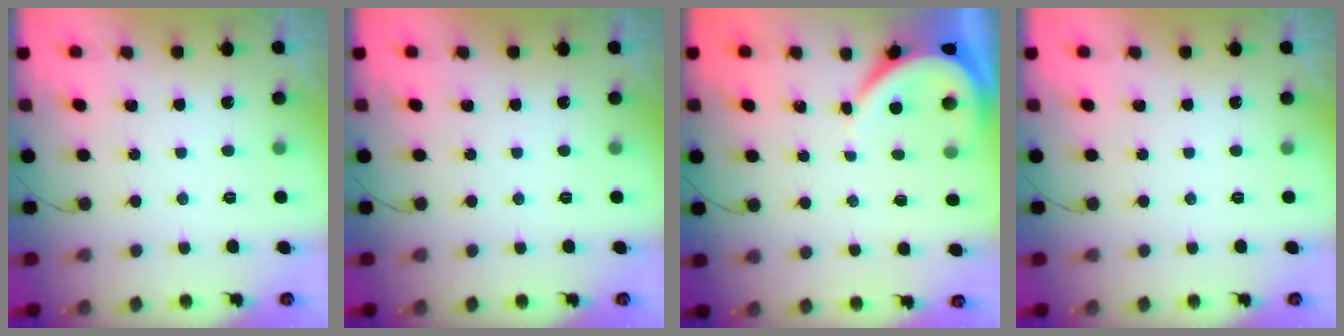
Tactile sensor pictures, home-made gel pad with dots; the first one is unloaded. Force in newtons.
{"total": 0.0}
{"total": 4.7, "press": 4.6, "slide": 0.6}
{"total": 0.0}